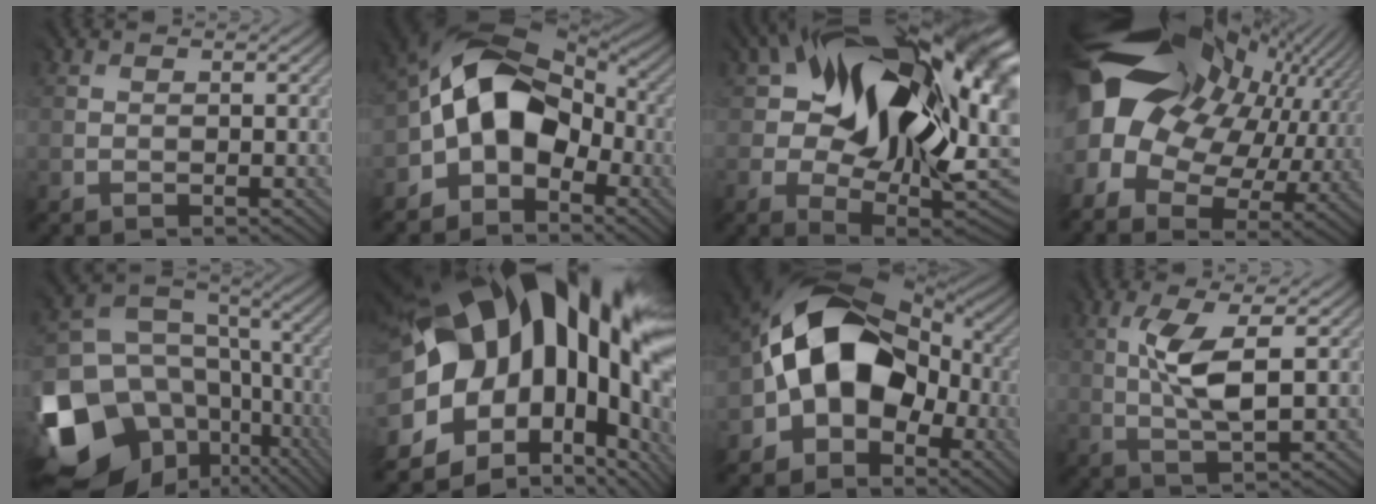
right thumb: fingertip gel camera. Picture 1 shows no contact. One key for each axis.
{"total": 9.7, "fx": -2.6, "fy": 6.7, "fz": 6.5, "tx": -0.104, "ty": 0.012, "tz": -0.071}
{"total": 22.0, "fx": 5.6, "fy": 13.2, "fz": 16.7, "tx": -0.293, "ty": 0.004, "tz": 0.111}
{"total": 20.1, "fx": 4.3, "fy": 13.1, "fz": 14.7, "tx": -0.288, "ty": -0.015, "tz": 0.097}
{"total": 20.6, "fx": -8.2, "fy": 15.8, "fz": 10.4, "tx": -0.243, "ty": -0.042, "tz": -0.100}
{"total": 20.7, "fx": 3.4, "fy": 13.4, "fz": 15.4, "tx": -0.255, "ty": -0.032, "tz": 0.090}
{"total": 12.5, "fx": -2.0, "fy": 9.2, "fz": 8.3, "tx": -0.128, "ty": 0.009, "tz": -0.058}
{"total": 6.2, "fx": 1.2, "fy": 1.8, "fz": 5.8, "tx": -0.129, "ty": -0.003, "tz": 0.026}